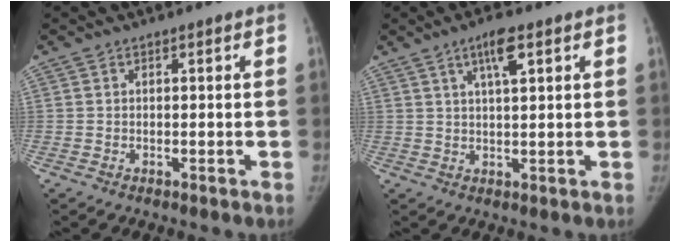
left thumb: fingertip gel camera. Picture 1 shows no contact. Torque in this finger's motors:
{"motor_torque": [-0.27, 0.04, 0.14, 0.46, -0.02]}